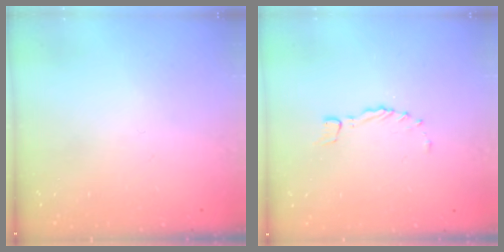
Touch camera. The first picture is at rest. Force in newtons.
{"total": 0.0}